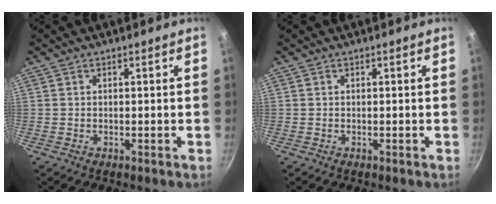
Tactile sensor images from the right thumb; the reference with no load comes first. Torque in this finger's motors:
{"motor_torque": [0.00, 0.00, 0.01, 0.00, 0.00]}